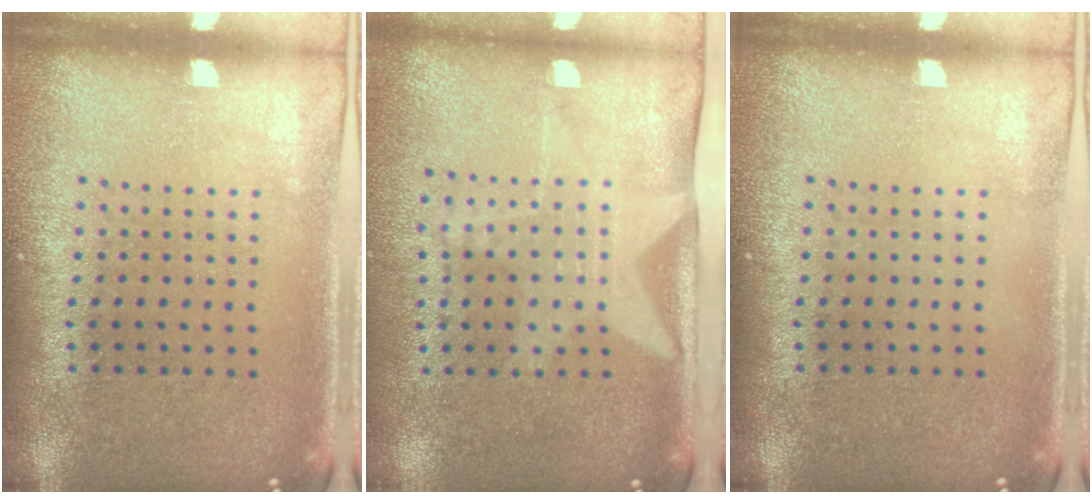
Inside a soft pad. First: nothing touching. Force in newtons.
{"total": 2.0, "press": 1.5, "slide": 1.3}
{"total": 0.0}